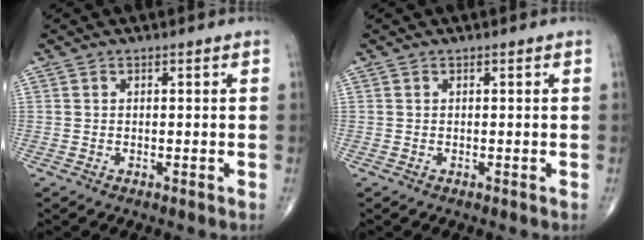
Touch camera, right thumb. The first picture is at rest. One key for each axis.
{"total": 0.0}